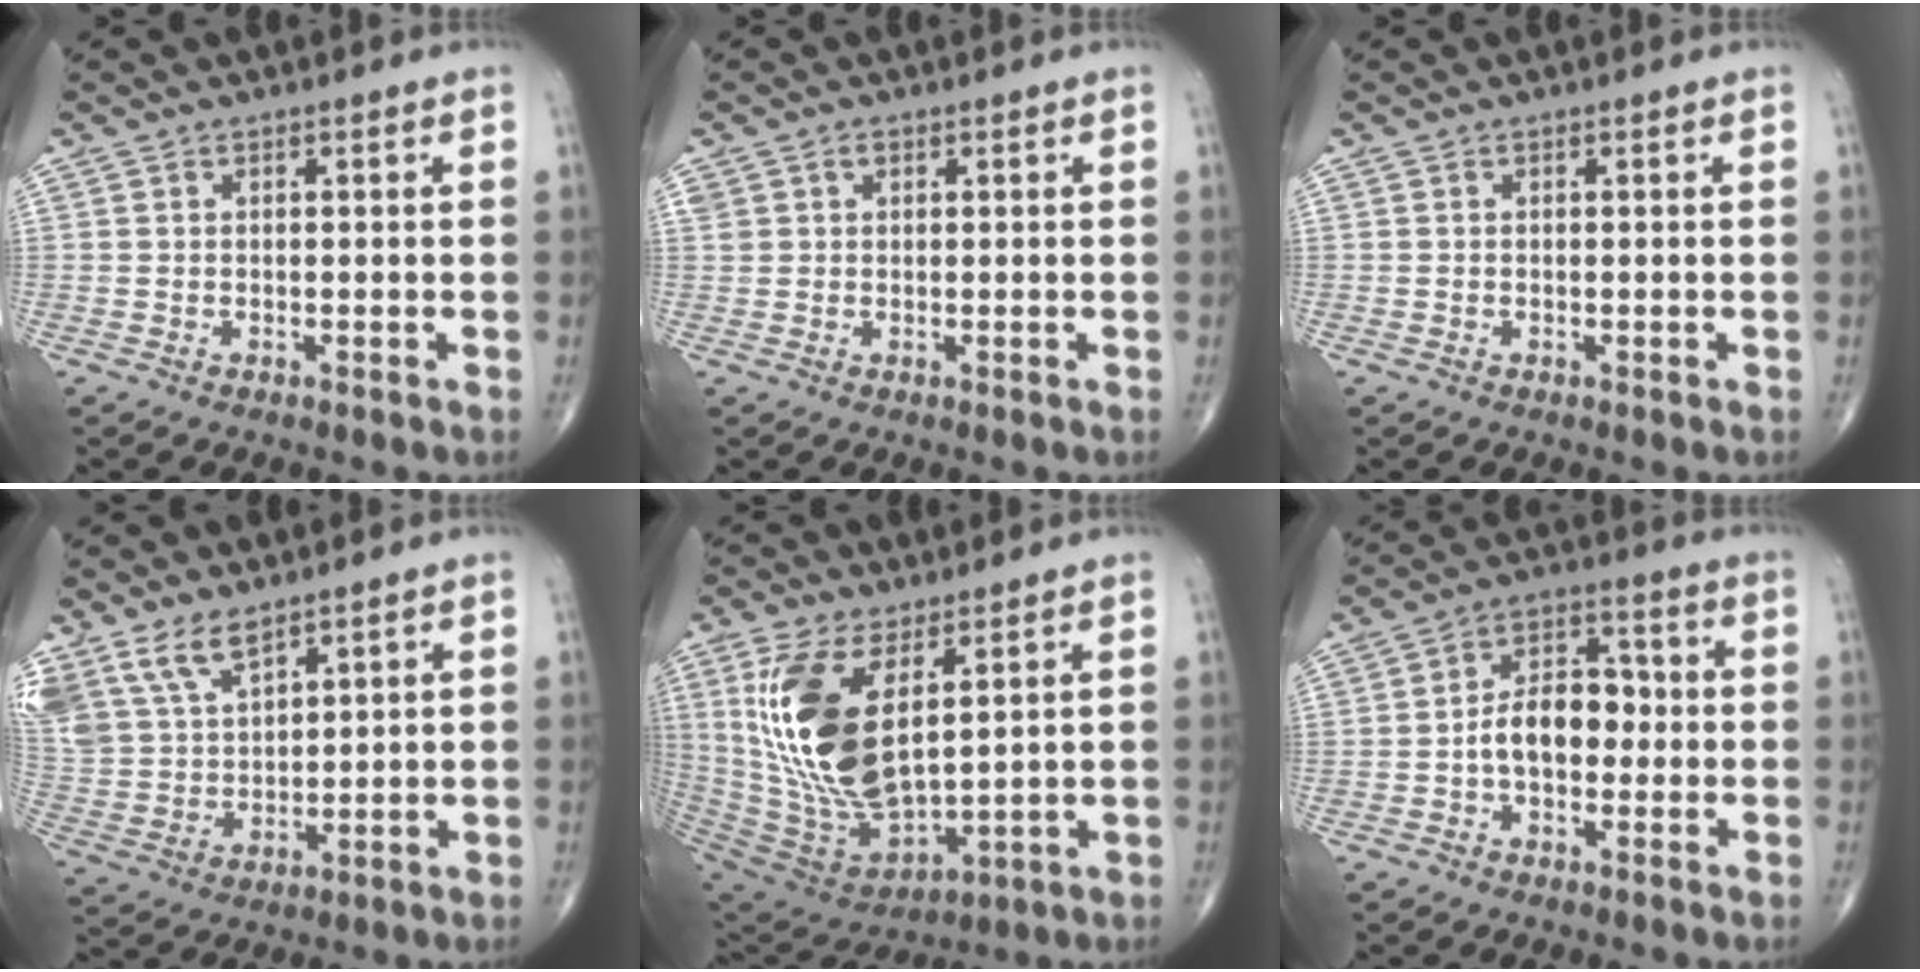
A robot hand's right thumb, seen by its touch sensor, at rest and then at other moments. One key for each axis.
{"total": 1.8, "fx": 0.8, "fy": 1.4, "fz": 0.7, "tx": -0.006, "ty": 0.002, "tz": 0.014}
{"total": 0.0}
{"total": 11.1, "fx": 7.7, "fy": 5.3, "fz": 6.0, "tx": -0.109, "ty": -0.022, "tz": 0.171}
{"total": 19.2, "fx": 5.8, "fy": 8.8, "fz": 16.0, "tx": -0.316, "ty": -0.032, "tz": 0.130}
{"total": 9.2, "fx": -1.3, "fy": 5.8, "fz": 7.0, "tx": -0.094, "ty": 0.034, "tz": -0.033}